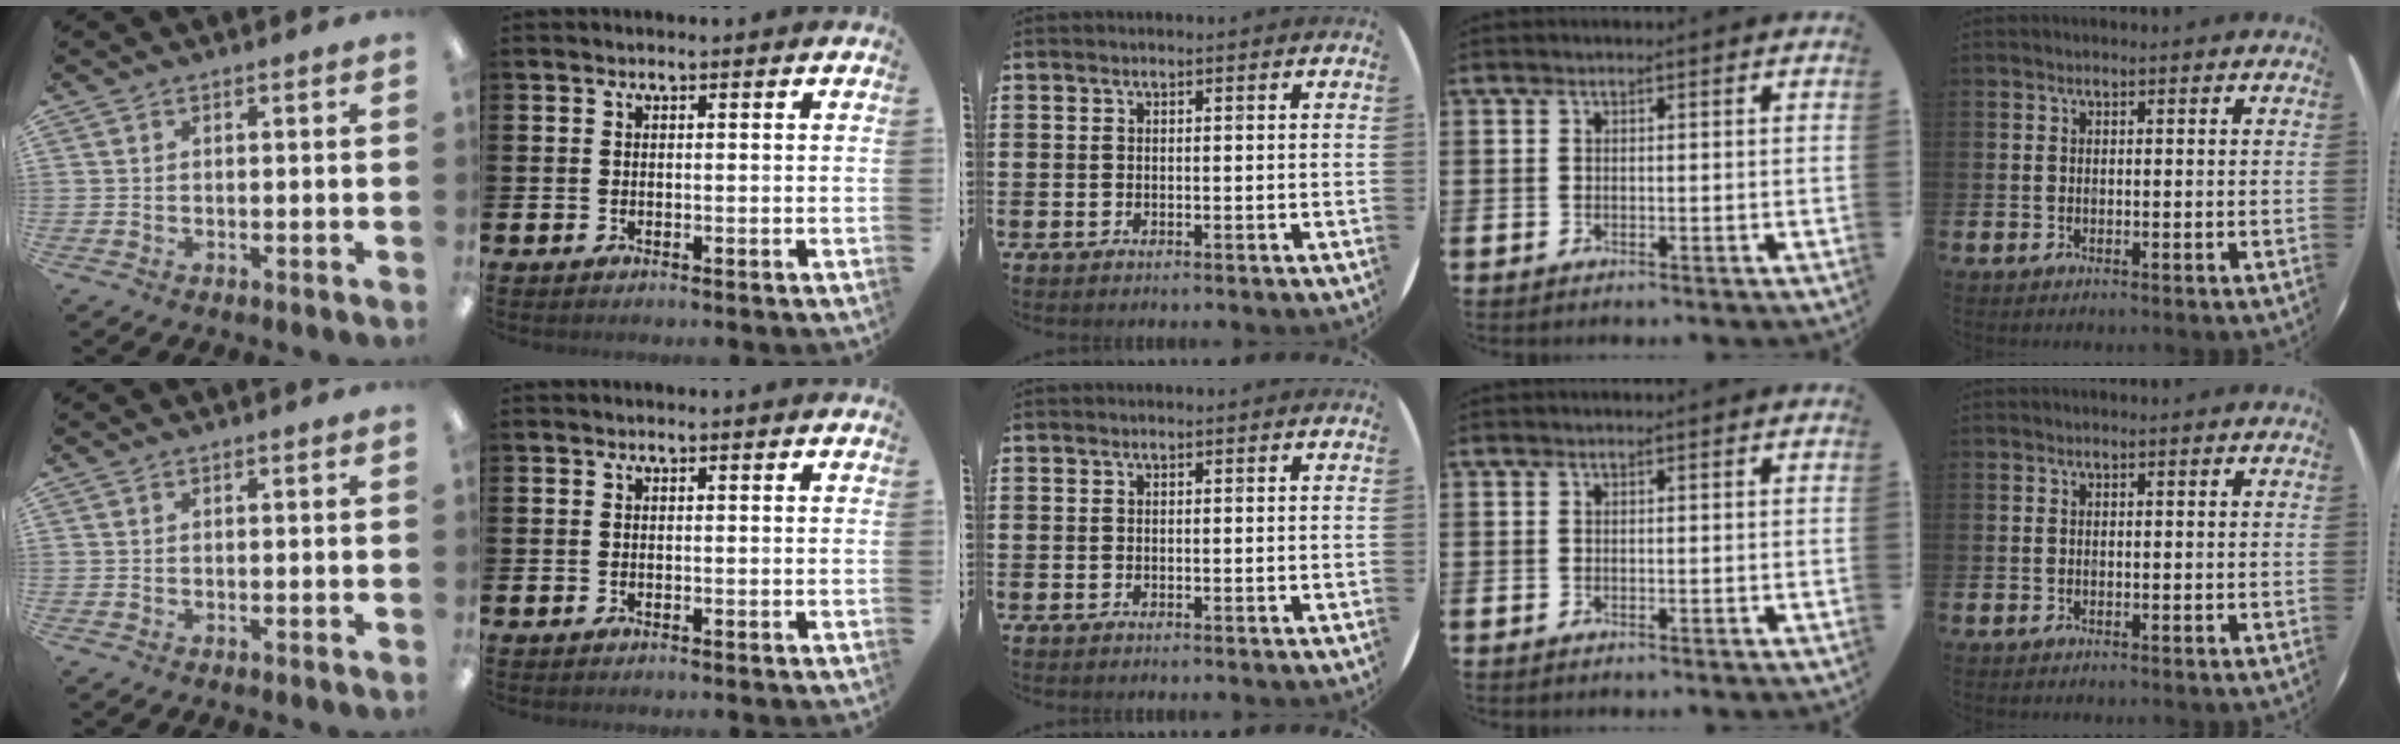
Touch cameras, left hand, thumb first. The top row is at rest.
{}